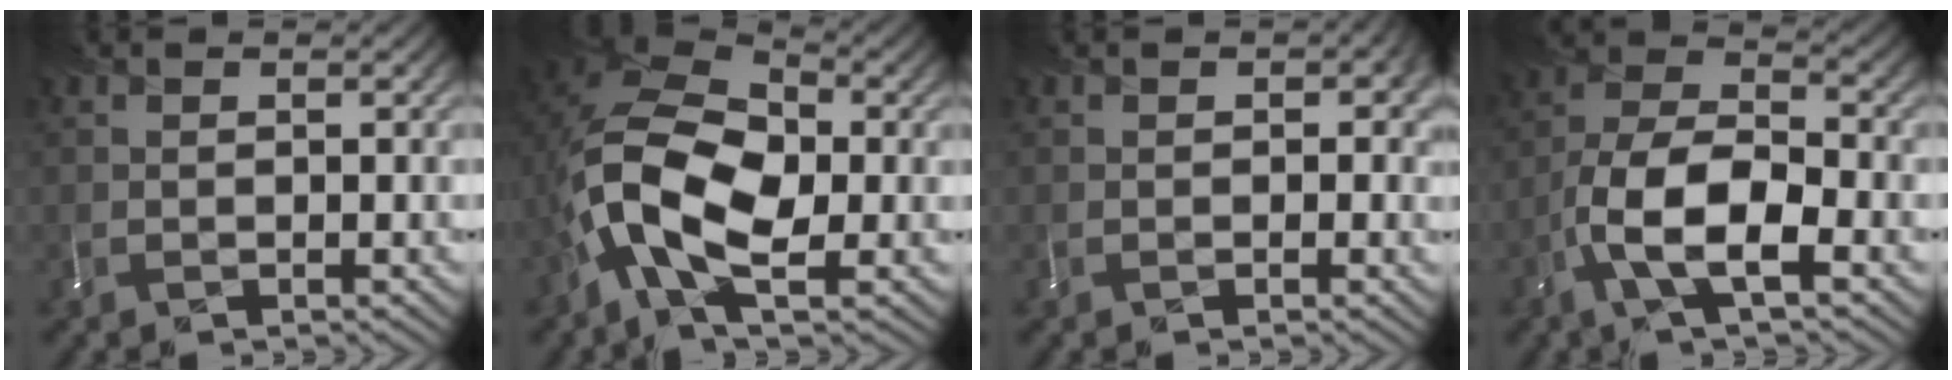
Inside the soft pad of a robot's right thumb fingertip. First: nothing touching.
{"total": 13.2, "force": [-3.1, 6.9, 10.8], "torque": [-0.226, 0.006, -0.076]}
{"total": 3.2, "force": [0.4, 2.4, 2.2], "torque": [-0.017, 0.003, 0.009]}
{"total": 9.3, "force": [-4.4, 3.8, 7.2], "torque": [-0.144, 0.005, -0.095]}